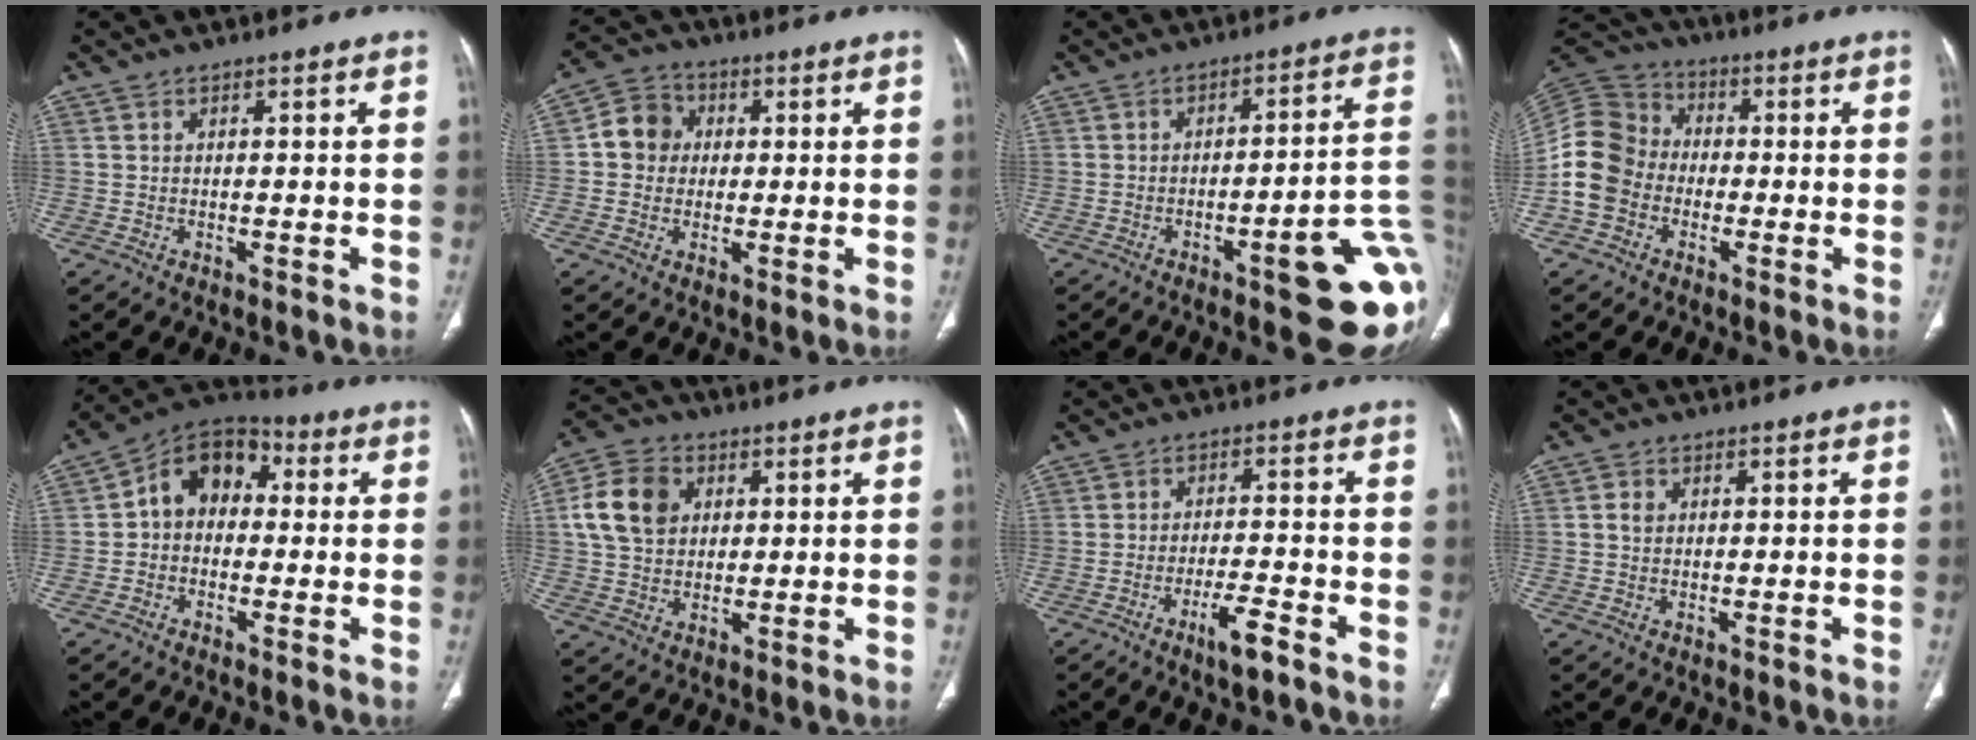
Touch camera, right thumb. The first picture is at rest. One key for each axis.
{"total": 6.9, "fx": 0.6, "fy": 6.3, "fz": 2.7, "tx": -0.027, "ty": 0.014, "tz": -0.002}
{"total": 17.9, "fx": -6.0, "fy": 4.3, "fz": 16.3, "tx": -0.141, "ty": 0.034, "tz": -0.064}
{"total": 12.4, "fx": -2.9, "fy": 10.5, "fz": 5.8, "tx": -0.111, "ty": 0.041, "tz": -0.063}
{"total": 10.2, "fx": 0.5, "fy": 7.7, "fz": 6.6, "tx": -0.075, "ty": 0.035, "tz": -0.011}
{"total": 10.7, "fx": 2.6, "fy": 8.3, "fz": 6.3, "tx": -0.106, "ty": 0.007, "tz": 0.045}
{"total": 5.3, "fx": -3.5, "fy": 0.9, "fz": 3.9, "tx": -0.073, "ty": 0.018, "tz": -0.060}
{"total": 1.6, "fx": 0.2, "fy": 1.3, "fz": 0.9, "tx": -0.016, "ty": 0.003, "tz": 0.003}